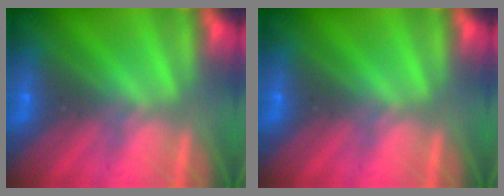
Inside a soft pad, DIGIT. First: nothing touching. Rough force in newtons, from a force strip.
{"total": 0.0}